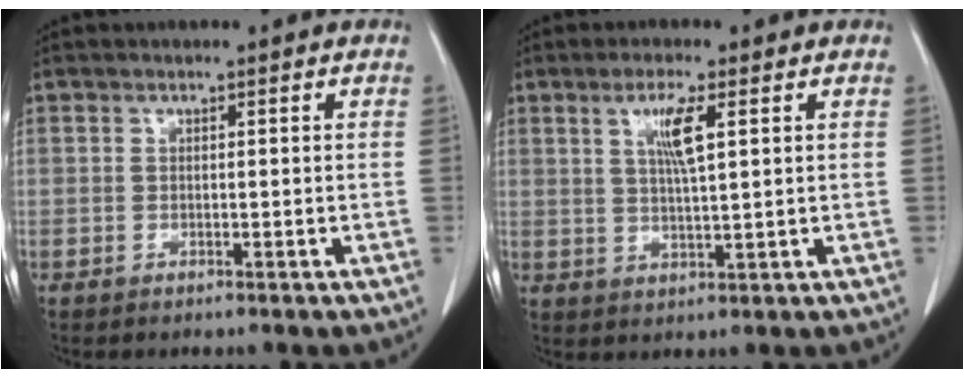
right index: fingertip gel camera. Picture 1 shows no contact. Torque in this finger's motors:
{"motor_torque": [0.26, 0.10, 0.15, 0.06]}